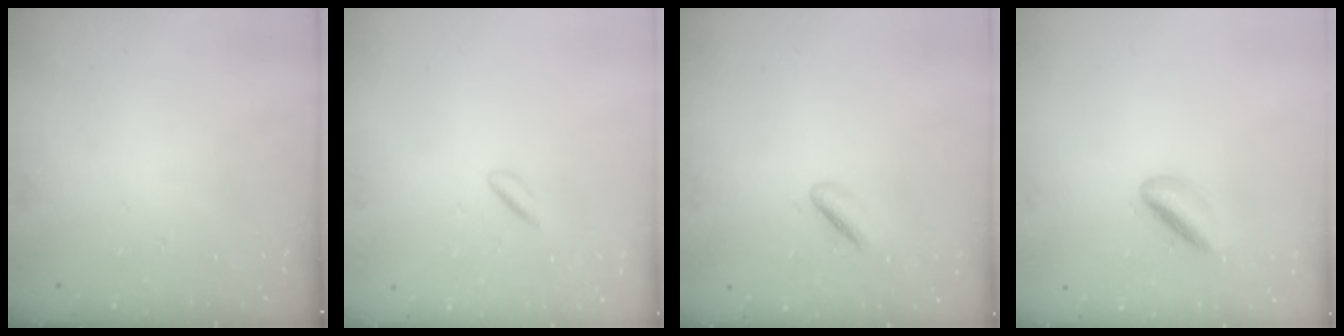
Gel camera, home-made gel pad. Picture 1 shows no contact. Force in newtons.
{"total": 1.7, "press": 1.5, "slide": 0.8}
{"total": 1.7, "press": 1.4, "slide": 1.0}
{"total": 5.1, "press": 5.1, "slide": 0.6}